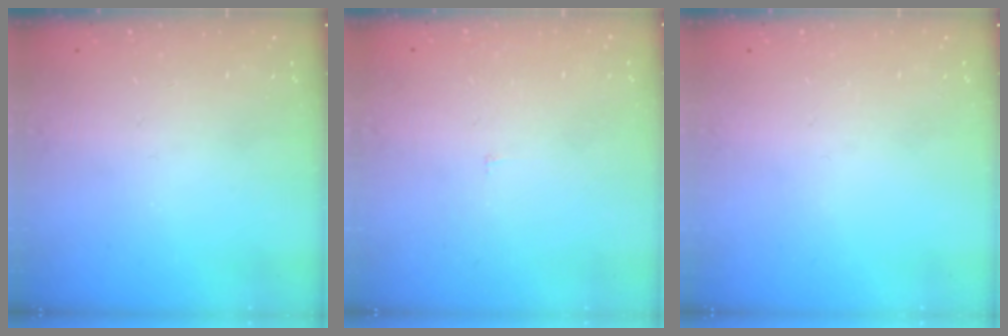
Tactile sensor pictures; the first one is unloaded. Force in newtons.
{"total": 1.8, "press": 1.8, "slide": 0.1}
{"total": 0.0}